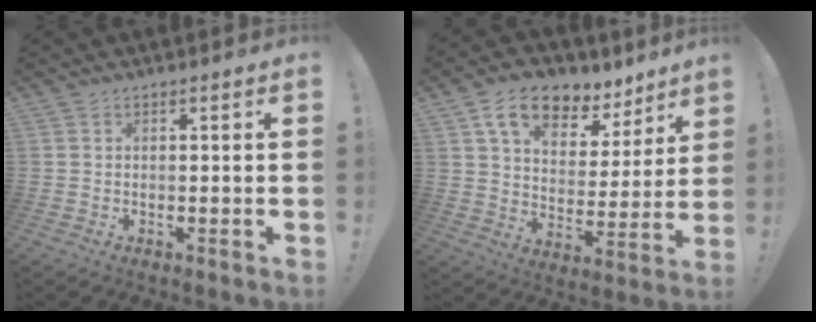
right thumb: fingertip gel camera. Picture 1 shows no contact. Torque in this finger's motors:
{"motor_torque": [0.26, 1.76, 1.04, 0.76, 0.06]}